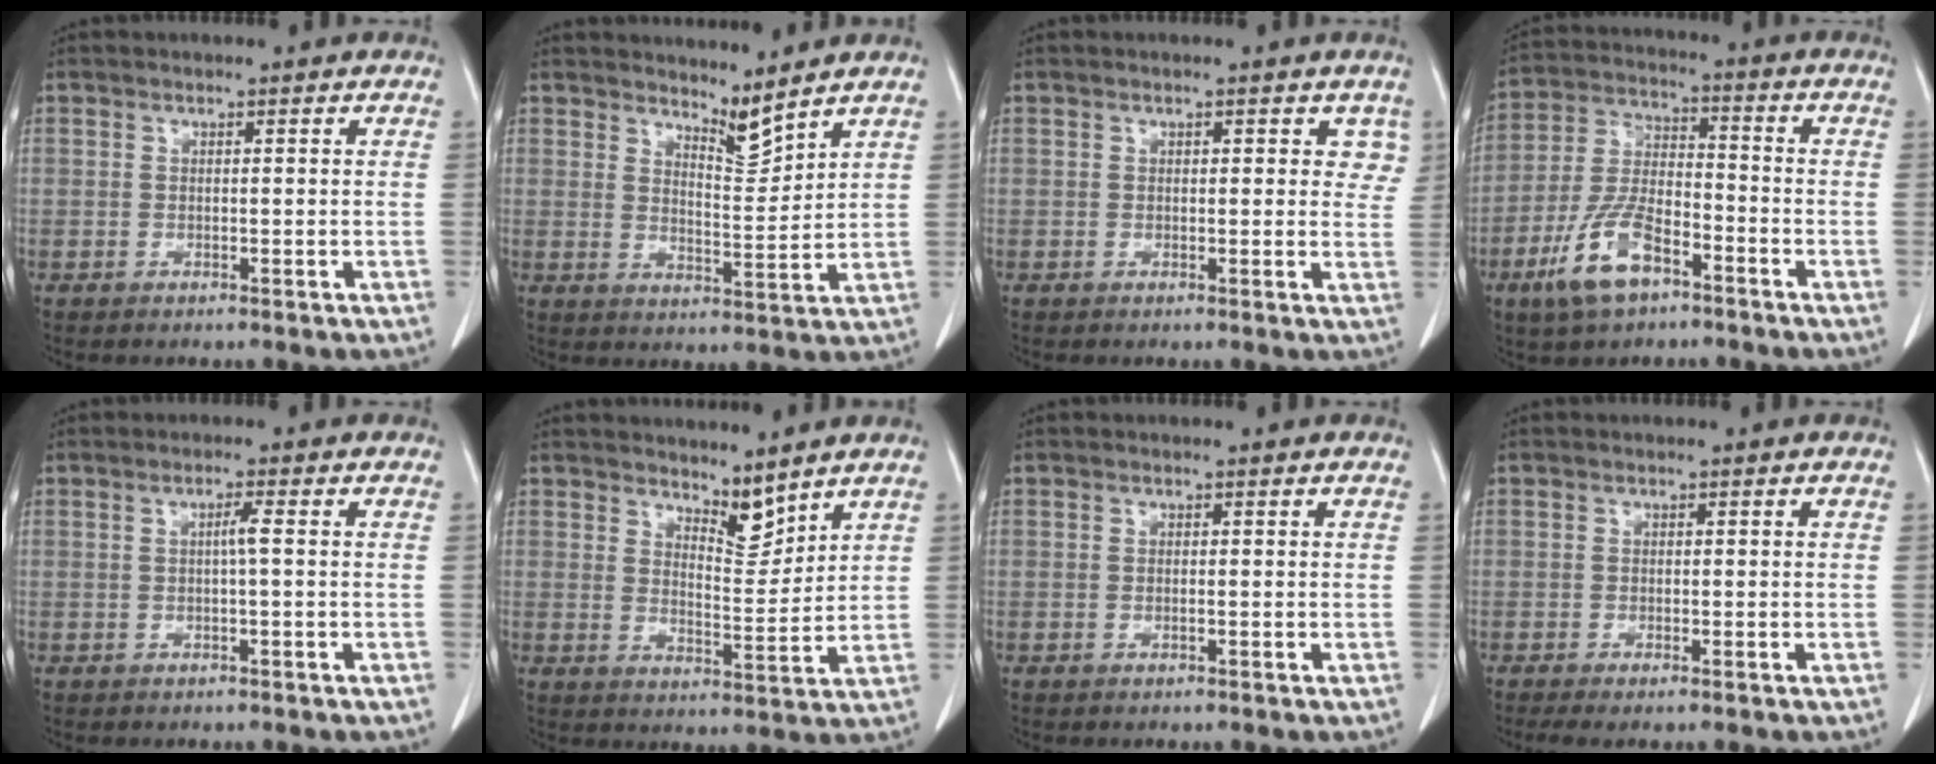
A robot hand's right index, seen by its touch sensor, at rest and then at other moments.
{"total": 4.6, "force": [4.3, 0.1, 1.6], "torque": [-0.029, -0.018, 0.082]}
{"total": 3.1, "force": [1.7, 1.8, 1.9], "torque": [-0.001, 0.000, 0.011]}
{"total": 10.9, "force": [-6.1, 4.3, 7.9], "torque": [-0.177, 0.002, -0.114]}
{"total": 1.6, "force": [0.0, -0.2, 1.6], "torque": [-0.030, 0.002, 0.000]}
{"total": 5.1, "force": [4.5, 1.3, 2.0], "torque": [-0.033, -0.011, 0.082]}
{"total": 0.0}
{"total": 2.4, "force": [-1.7, 0.3, 1.6], "torque": [-0.029, -0.008, -0.029]}